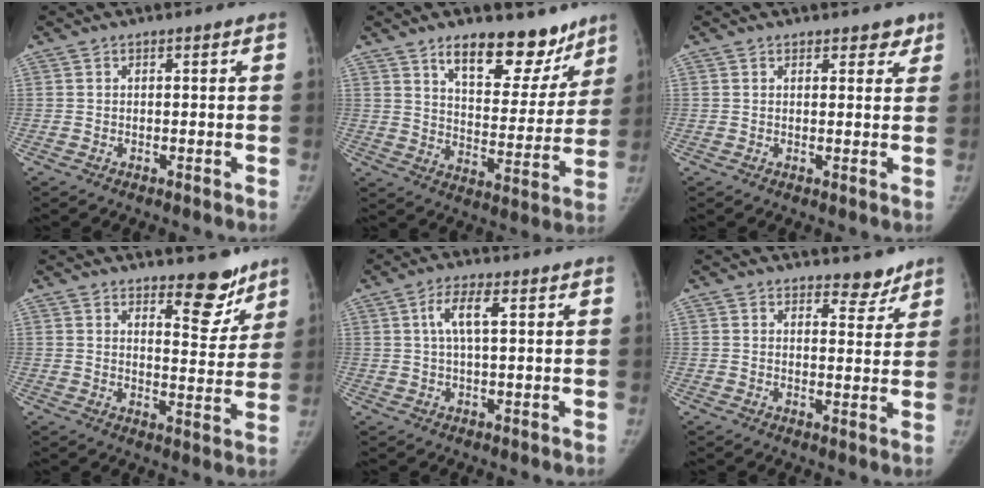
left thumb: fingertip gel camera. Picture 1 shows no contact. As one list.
[{"total": 16.5, "force": [11.6, 7.8, 8.7], "torque": [-0.057, -0.073, 0.176]}, {"total": 2.7, "force": [2.0, 1.6, 0.9], "torque": [0.019, -0.008, 0.021]}, {"total": 8.7, "force": [6.6, 3.4, 4.5], "torque": [-0.024, -0.052, 0.098]}, {"total": 5.1, "force": [1.5, 1.5, 4.7], "torque": [-0.096, 0.006, 0.030]}, {"total": 4.0, "force": [3.4, 1.8, 0.9], "torque": [0.014, -0.026, 0.046]}]